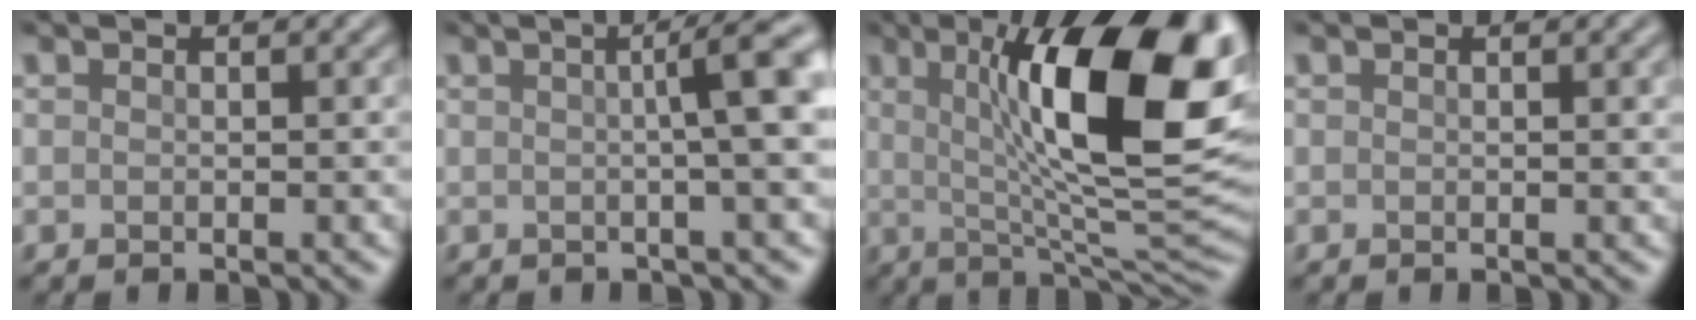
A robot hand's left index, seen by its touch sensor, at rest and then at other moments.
{"total": 6.6, "force": [0.8, 1.3, 6.4], "torque": [-0.068, 0.012, 0.011]}
{"total": 15.2, "force": [3.4, 4.2, 14.2], "torque": [-0.190, 0.004, 0.045]}
{"total": 1.2, "force": [0.3, 0.3, 1.1], "torque": [-0.011, 0.003, 0.003]}